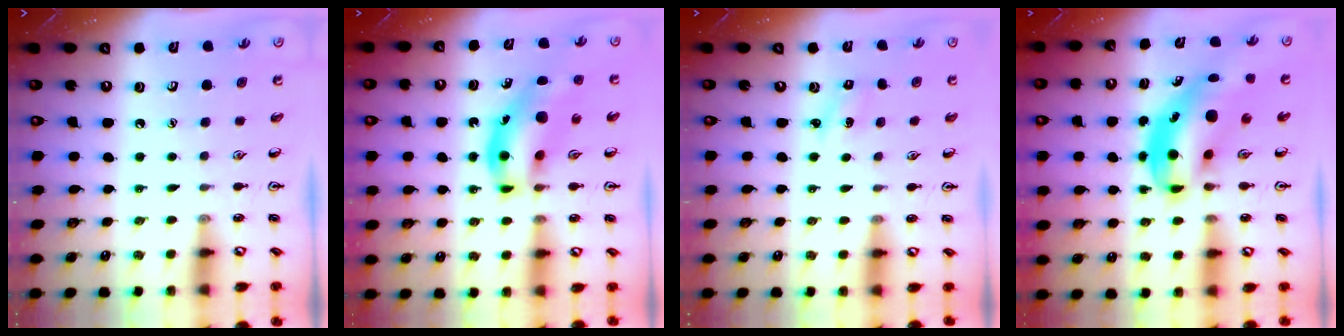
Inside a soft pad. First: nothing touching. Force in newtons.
{"total": 12.8, "press": 12.4, "slide": 3.5}
{"total": 1.4, "press": 1.3, "slide": 0.6}
{"total": 8.1, "press": 7.8, "slide": 2.0}